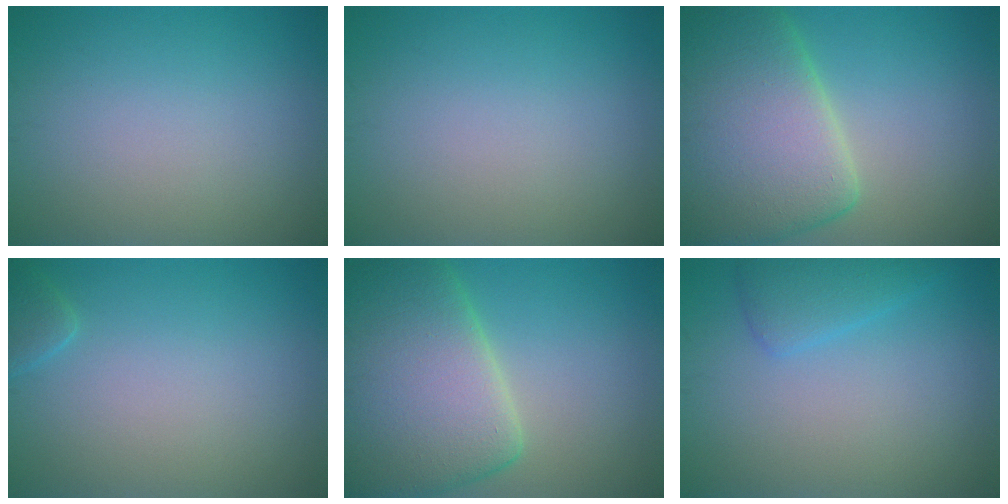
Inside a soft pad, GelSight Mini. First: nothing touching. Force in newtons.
{"total": 0.0}
{"total": 11.8, "press": 11.7, "slide": 1.1}
{"total": 1.3, "press": 1.3, "slide": 0.1}
{"total": 11.8, "press": 11.7, "slide": 1.1}
{"total": 2.4, "press": 2.4, "slide": 0.1}